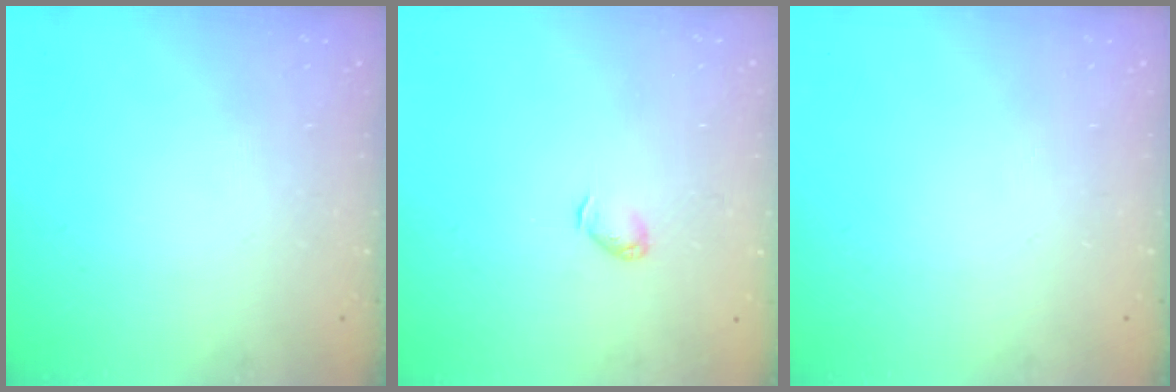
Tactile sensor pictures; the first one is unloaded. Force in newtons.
{"total": 3.0, "press": 2.9, "slide": 0.7}
{"total": 0.0}